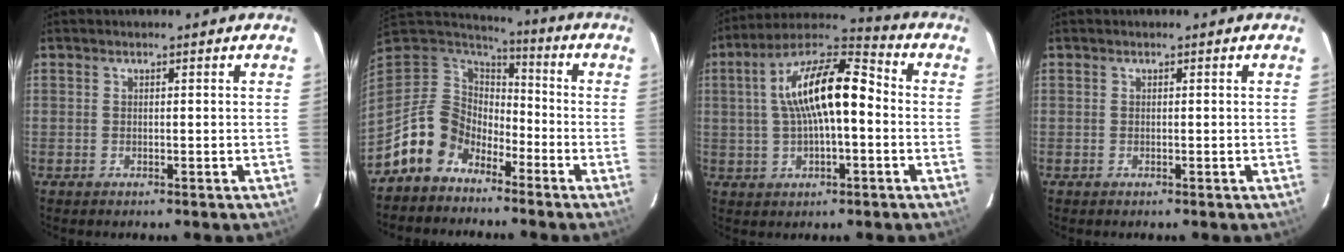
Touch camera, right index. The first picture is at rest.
{"total": 11.6, "force": [-7.9, 7.9, 3.3], "torque": [-0.083, 0.029, -0.147]}
{"total": 15.0, "force": [0.5, 5.4, 14.0], "torque": [-0.252, 0.026, 0.003]}
{"total": 0.0}